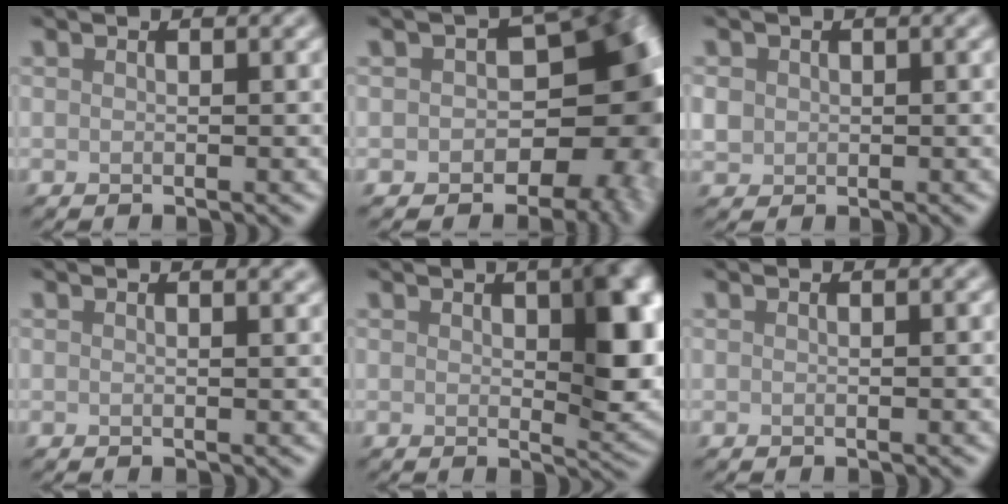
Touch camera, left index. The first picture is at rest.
{"total": 13.5, "force": [-2.1, 8.9, 9.9], "torque": [-0.076, -0.017, -0.021]}
{"total": 1.4, "force": [0.1, 1.4, 0.4], "torque": [-0.008, -0.002, 0.002]}
{"total": 1.4, "force": [1.2, 0.5, 0.6], "torque": [-0.003, -0.002, 0.004]}
{"total": 7.6, "force": [1.5, 3.1, 6.8], "torque": [-0.082, -0.001, 0.029]}
{"total": 0.0}